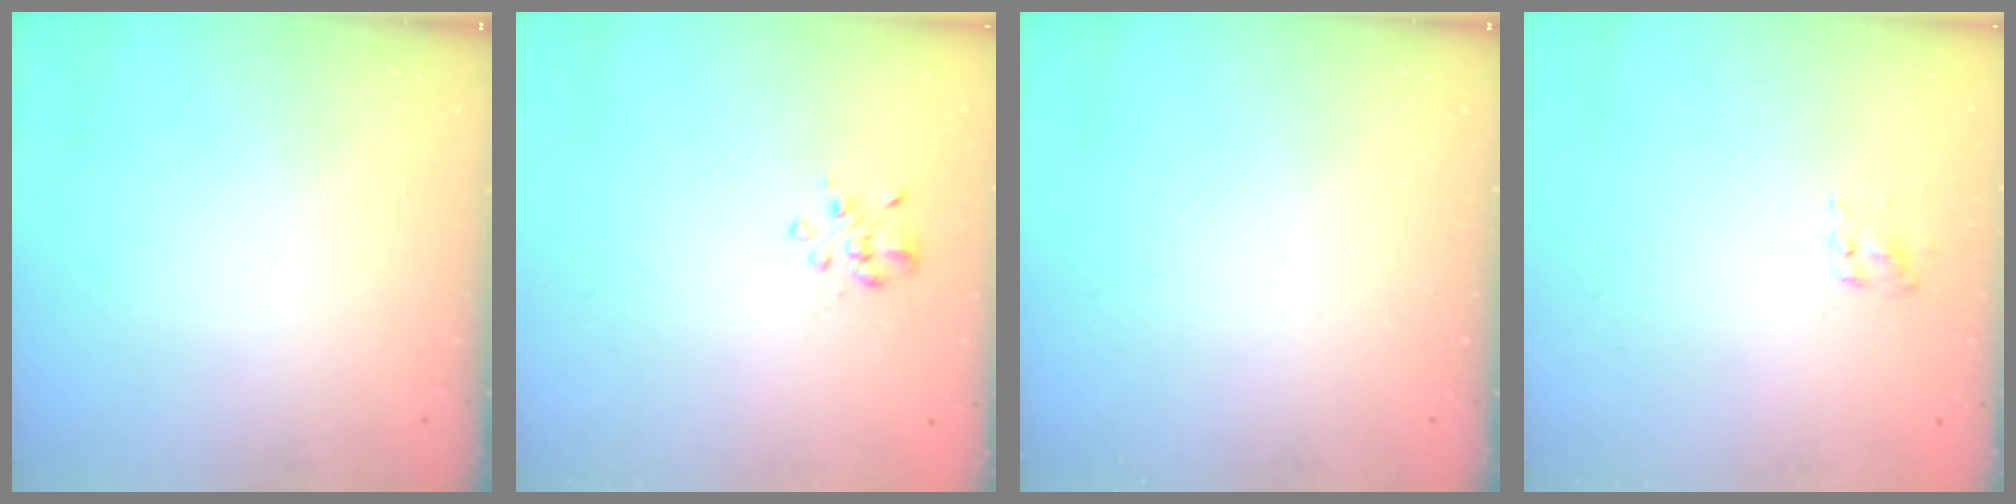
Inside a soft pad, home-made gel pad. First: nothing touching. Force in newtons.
{"total": 2.6, "press": 2.4, "slide": 0.9}
{"total": 0.0}
{"total": 2.0, "press": 1.9, "slide": 0.8}